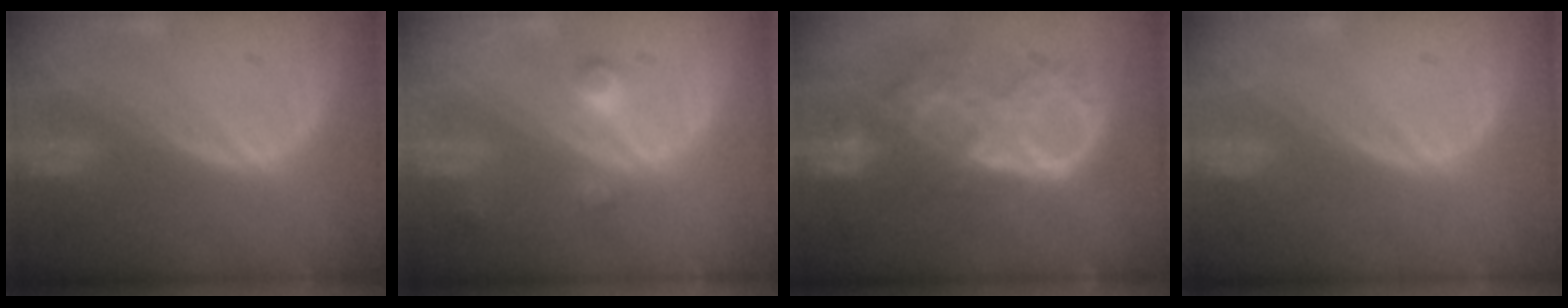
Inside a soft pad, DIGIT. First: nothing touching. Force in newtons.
{"total": 3.5, "press": 3.4, "slide": 0.7}
{"total": 10.2, "press": 8.7, "slide": 5.3}
{"total": 0.0}